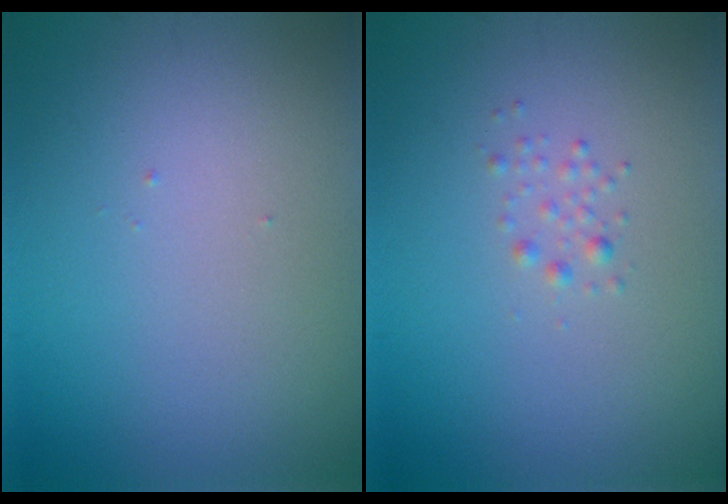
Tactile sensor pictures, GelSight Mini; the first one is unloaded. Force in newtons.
{"total": 0.8, "press": 0.8, "slide": 0.1}